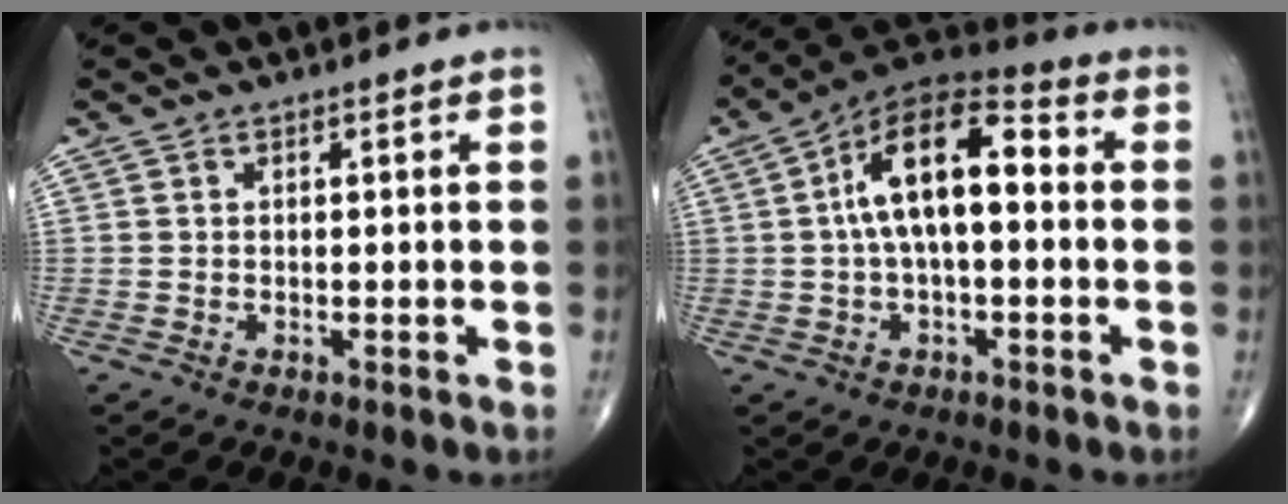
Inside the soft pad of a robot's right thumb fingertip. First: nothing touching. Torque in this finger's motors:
{"motor_torque": [1.00, 4.01, 1.48, 0.21, 0.16]}